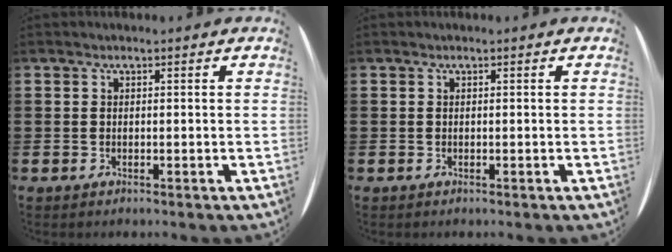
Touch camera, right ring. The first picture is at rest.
{"total": 0.0}